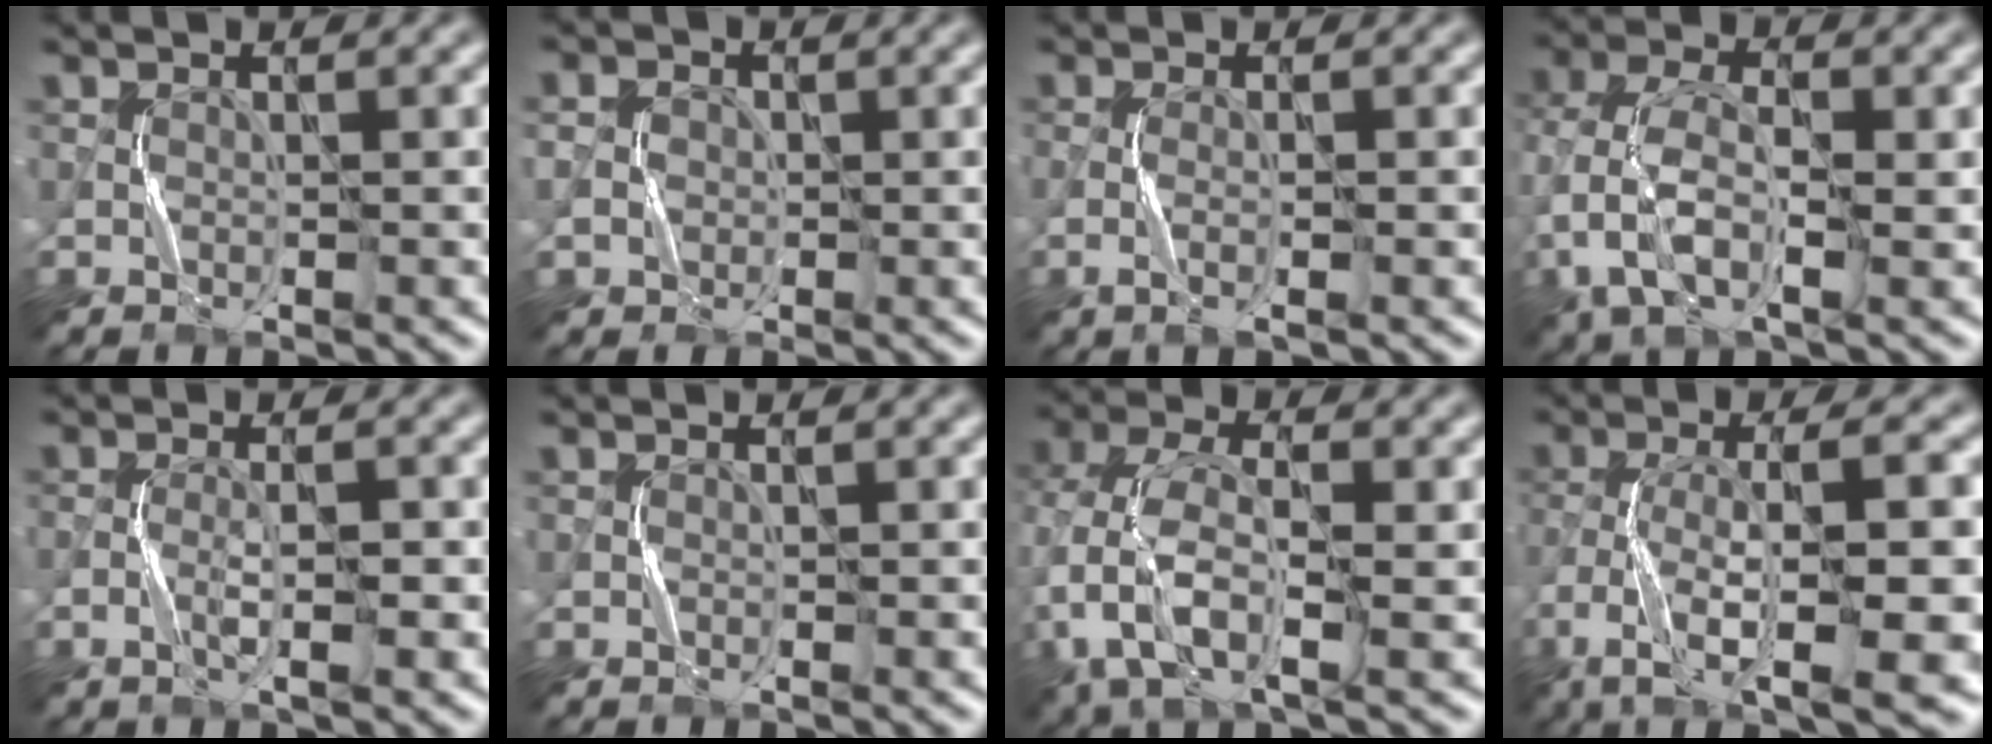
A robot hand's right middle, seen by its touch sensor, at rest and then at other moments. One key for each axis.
{"total": 2.3, "fx": -0.1, "fy": 2.1, "fz": 1.0, "tx": -0.010, "ty": -0.001, "tz": -0.006}
{"total": 1.7, "fx": -0.3, "fy": 0.2, "fz": 1.7, "tx": -0.038, "ty": -0.005, "tz": -0.010}
{"total": 7.2, "fx": -1.1, "fy": 4.4, "fz": 5.6, "tx": -0.126, "ty": 0.008, "tz": -0.035}
{"total": 2.1, "fx": -0.6, "fy": 0.3, "fz": 2.0, "tx": -0.040, "ty": -0.001, "tz": -0.016}
{"total": 0.0}
{"total": 8.1, "fx": -1.0, "fy": 4.8, "fz": 6.5, "tx": -0.154, "ty": -0.002, "tz": -0.035}
{"total": 10.3, "fx": -4.7, "fy": 3.0, "fz": 8.7, "tx": -0.145, "ty": -0.002, "tz": -0.080}